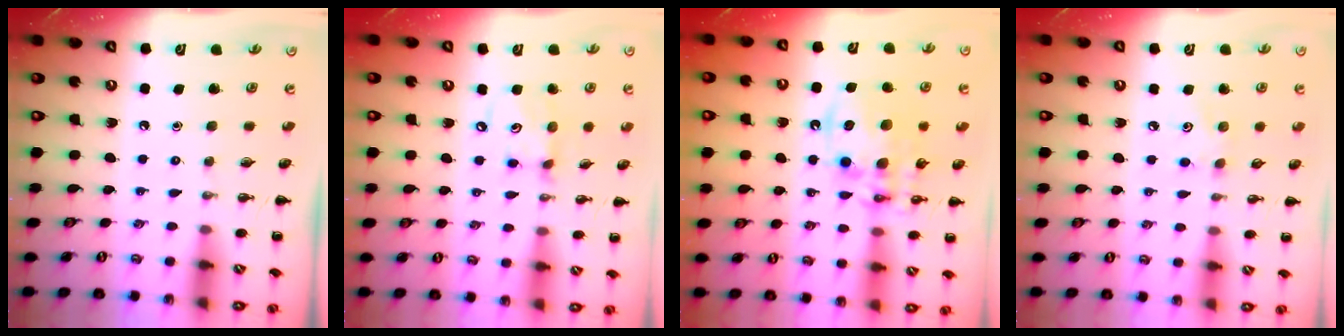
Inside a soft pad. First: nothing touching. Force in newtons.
{"total": 6.4, "press": 6.4, "slide": 0.5}
{"total": 13.5, "press": 13.2, "slide": 2.8}
{"total": 3.8, "press": 3.7, "slide": 1.0}